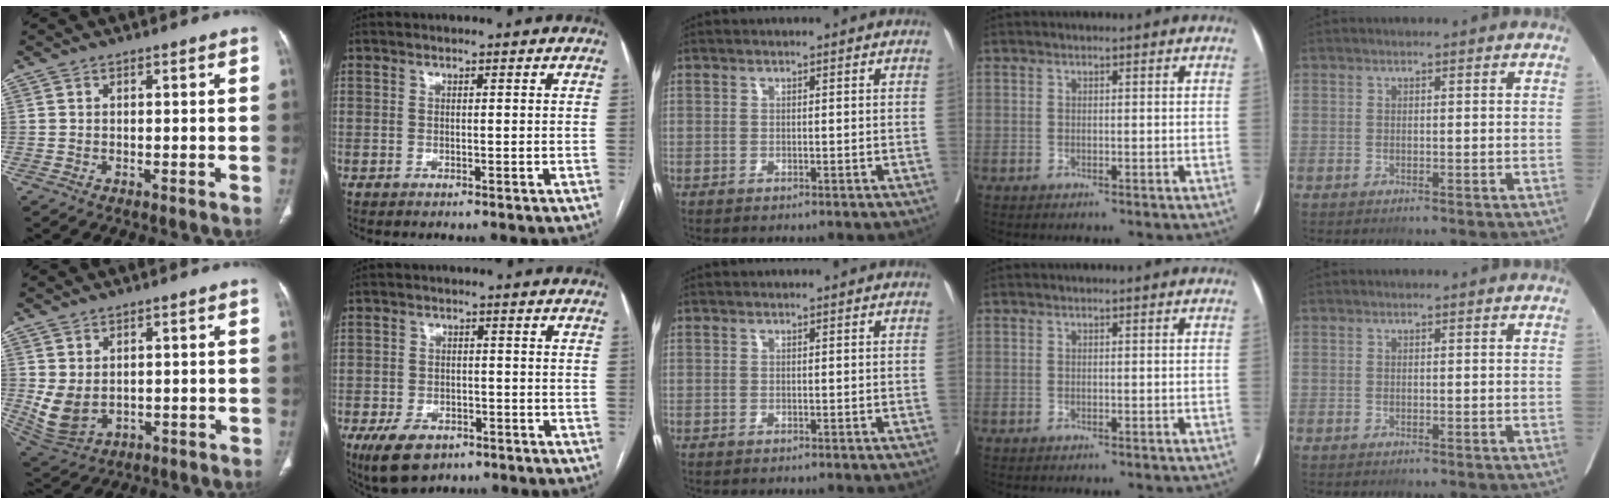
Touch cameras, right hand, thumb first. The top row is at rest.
{"thumb": {"total": 6.6, "force": [0.4, 4.8, 4.5], "torque": [-0.087, -0.008, 0.035]}, "index": {"total": 7.0, "force": [-4.1, 4.3, 3.7], "torque": [-0.071, -0.003, -0.059]}}